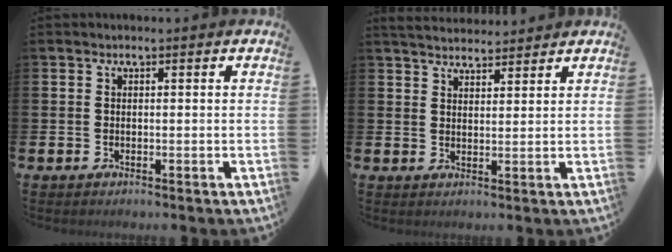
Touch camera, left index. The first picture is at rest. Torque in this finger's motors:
{"motor_torque": [0.89, -1.25, 0.26, 0.05]}